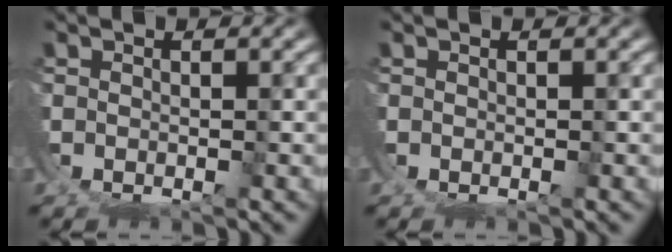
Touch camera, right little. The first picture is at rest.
{"total": 0.0}